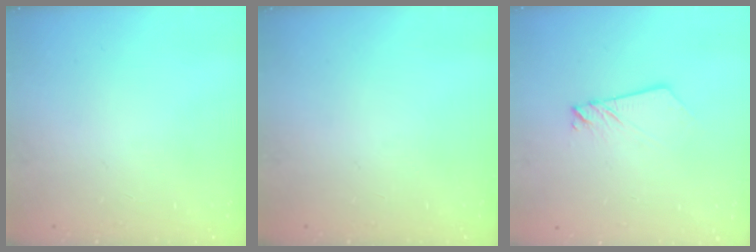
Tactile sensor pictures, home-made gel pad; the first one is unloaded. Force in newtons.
{"total": 0.0}
{"total": 2.7, "press": 2.6, "slide": 0.3}